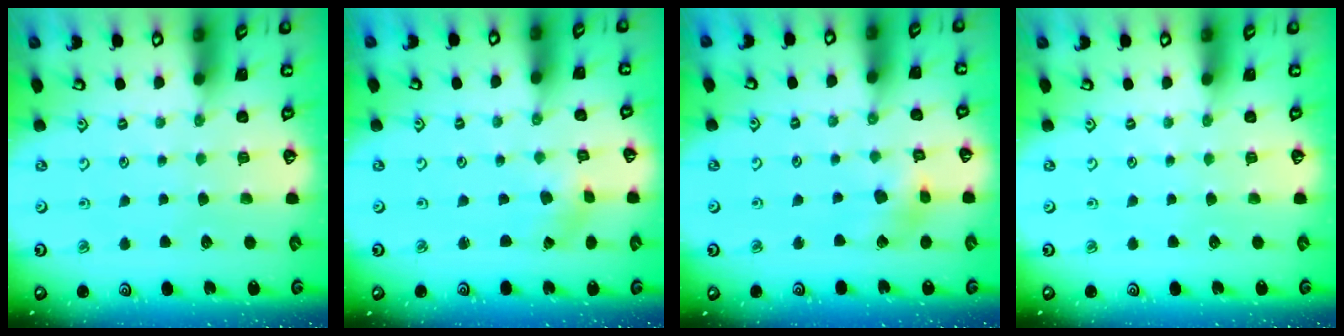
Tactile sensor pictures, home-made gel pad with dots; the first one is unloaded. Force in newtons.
{"total": 0.0}
{"total": 7.2, "press": 7.2, "slide": 0.9}
{"total": 0.0}